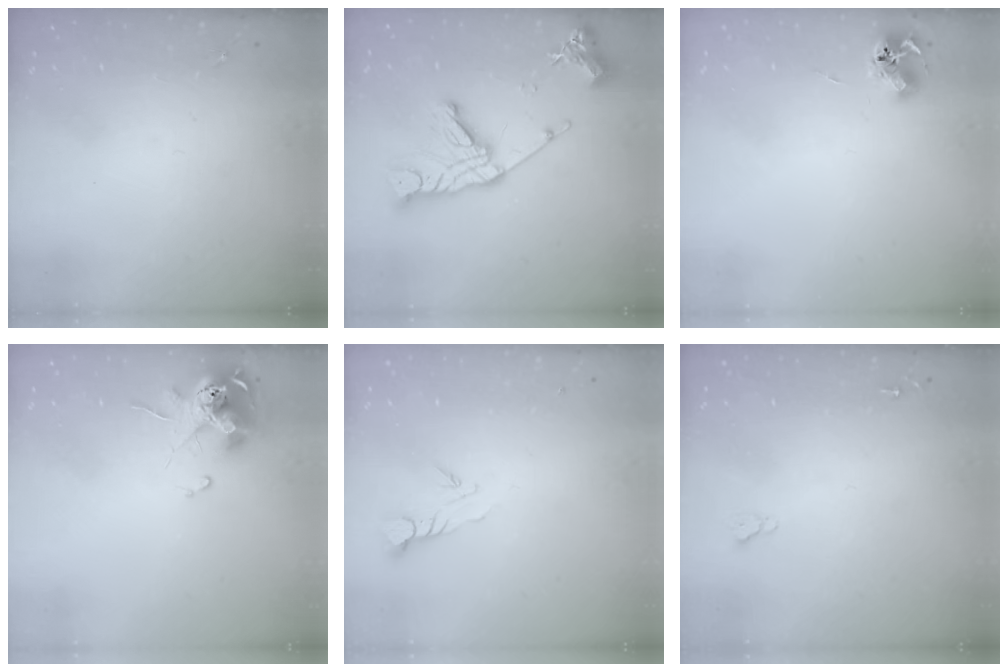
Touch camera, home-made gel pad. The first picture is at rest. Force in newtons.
{"total": 17.7, "press": 17.6, "slide": 1.3}
{"total": 6.8, "press": 6.8, "slide": 0.9}
{"total": 13.5, "press": 13.4, "slide": 1.2}
{"total": 3.7, "press": 3.7, "slide": 0.2}
{"total": 2.6, "press": 2.5, "slide": 0.3}